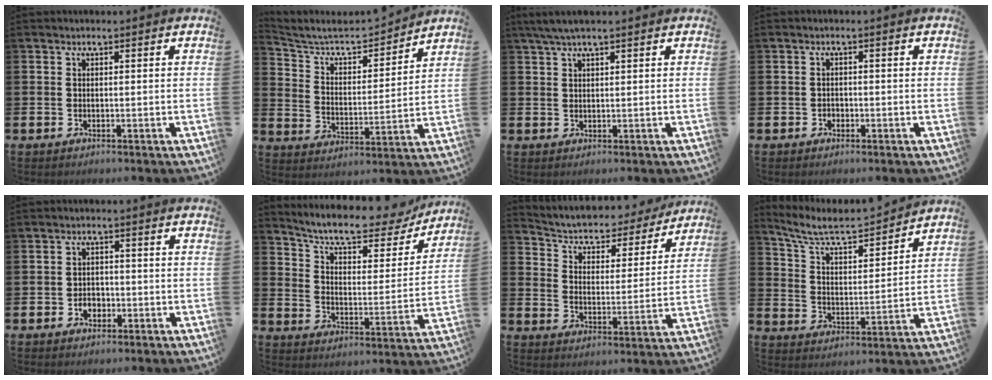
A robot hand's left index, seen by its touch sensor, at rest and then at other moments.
{"total": 5.9, "force": [5.3, 1.9, 1.8], "torque": [-0.072, -0.043, 0.083]}
{"total": 3.0, "force": [2.2, 0.4, 1.9], "torque": [-0.044, 0.003, 0.040]}
{"total": 1.0, "force": [-0.4, 0.9, 0.2], "torque": [-0.006, 0.004, -0.011]}
{"total": 2.3, "force": [-0.9, 1.8, 1.1], "torque": [-0.015, 0.000, -0.022]}
{"total": 9.6, "force": [8.5, 2.2, 3.8], "torque": [-0.096, -0.059, 0.142]}
{"total": 4.6, "force": [4.1, 1.7, 1.0], "torque": [-0.047, -0.037, 0.062]}
{"total": 7.2, "force": [6.6, 1.4, 2.6], "torque": [-0.087, -0.049, 0.111]}